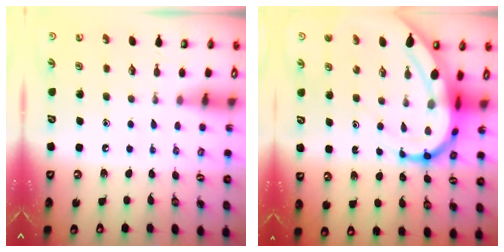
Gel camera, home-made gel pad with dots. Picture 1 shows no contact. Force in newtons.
{"total": 13.9, "press": 13.8, "slide": 1.3}